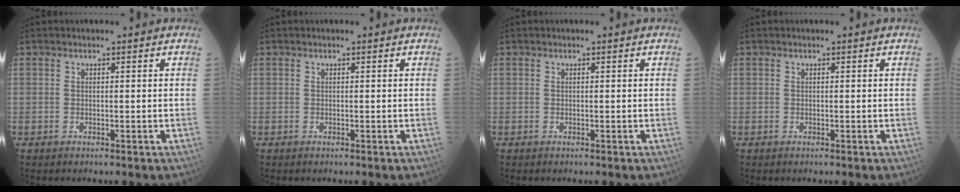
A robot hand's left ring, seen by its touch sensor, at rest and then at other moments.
{"total": 0.0}
{"total": 0.0}
{"total": 0.0}